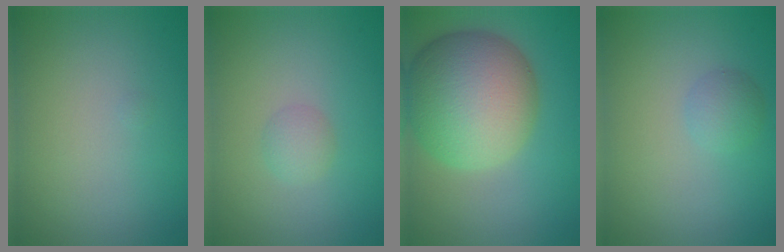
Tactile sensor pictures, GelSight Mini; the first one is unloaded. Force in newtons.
{"total": 1.3, "press": 1.3, "slide": 0.1}
{"total": 11.5, "press": 11.5, "slide": 0.5}
{"total": 1.6, "press": 1.6, "slide": 0.1}